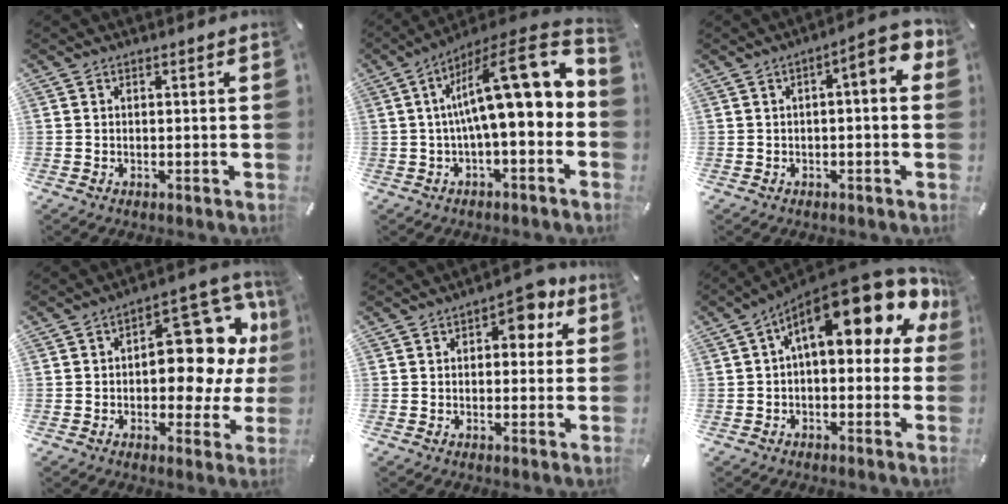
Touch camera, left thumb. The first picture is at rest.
{"total": 19.2, "force": [3.7, 5.7, 17.9], "torque": [-0.281, -0.028, 0.058]}
{"total": 6.7, "force": [1.0, 1.9, 6.3], "torque": [-0.090, -0.012, 0.012]}
{"total": 17.5, "force": [3.8, 10.3, 13.6], "torque": [-0.156, -0.041, 0.062]}
{"total": 6.7, "force": [2.8, 4.0, 4.5], "torque": [-0.042, -0.010, 0.037]}
{"total": 17.6, "force": [8.0, 6.5, 14.3], "torque": [-0.221, -0.057, 0.132]}